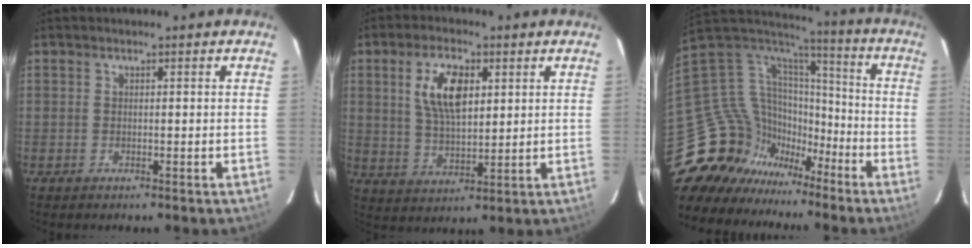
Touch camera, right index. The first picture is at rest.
{"total": 9.6, "force": [3.1, 4.5, 7.9], "torque": [-0.152, 0.008, 0.062]}
{"total": 24.0, "force": [-16.0, 15.6, 8.7], "torque": [-0.216, 0.017, -0.274]}